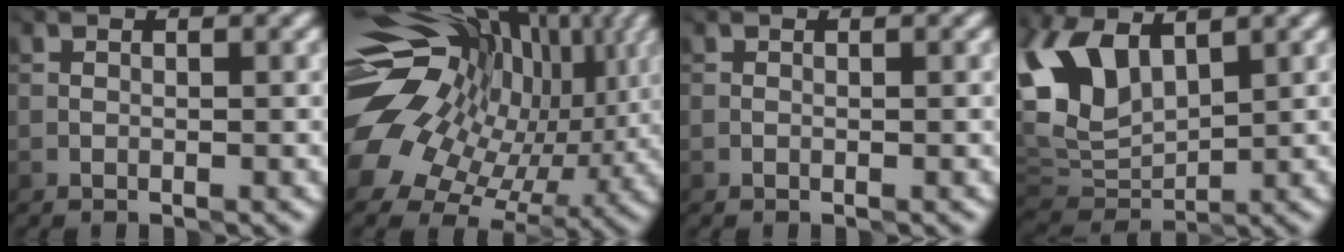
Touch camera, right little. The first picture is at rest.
{"total": 16.3, "force": [3.7, 11.5, 10.9], "torque": [-0.182, 0.024, 0.085]}
{"total": 0.0}
{"total": 7.8, "force": [3.0, 4.7, 5.5], "torque": [-0.141, 0.004, 0.055]}